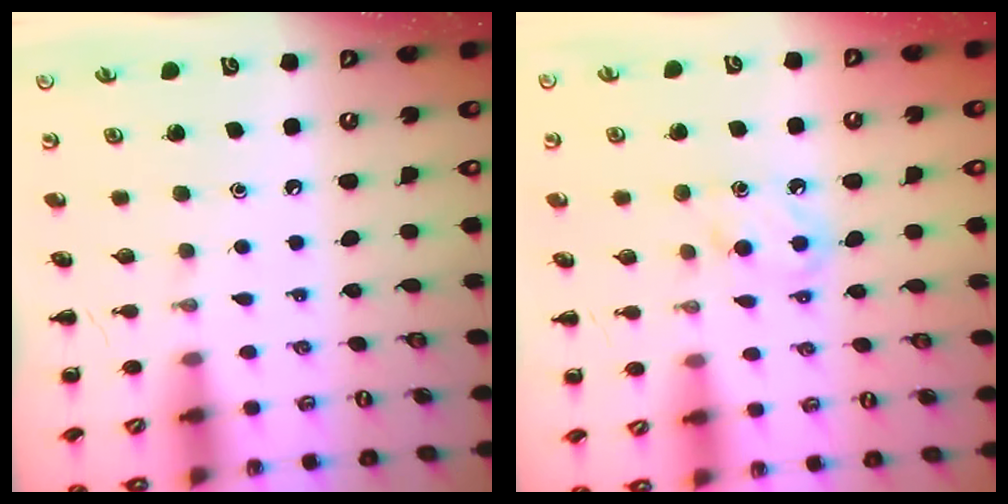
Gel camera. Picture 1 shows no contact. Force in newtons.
{"total": 5.1, "press": 4.8, "slide": 1.6}